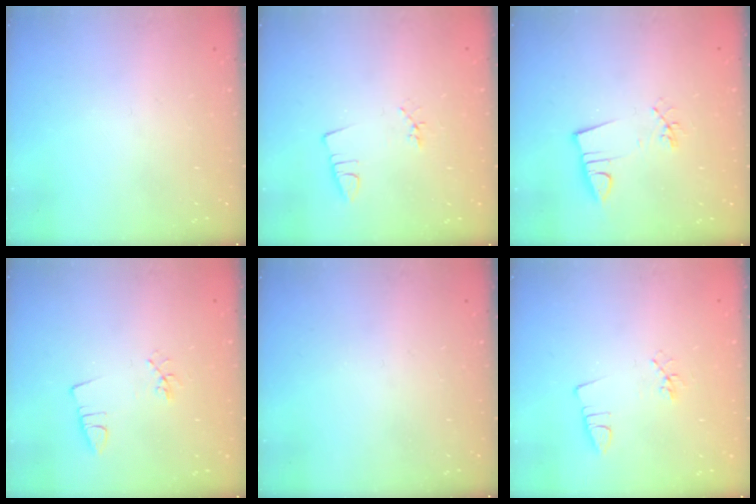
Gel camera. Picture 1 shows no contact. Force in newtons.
{"total": 1.9, "press": 1.3, "slide": 1.3}
{"total": 2.9, "press": 1.3, "slide": 2.6}
{"total": 2.6, "press": 2.3, "slide": 1.3}
{"total": 0.0}
{"total": 2.9, "press": 2.5, "slide": 1.4}